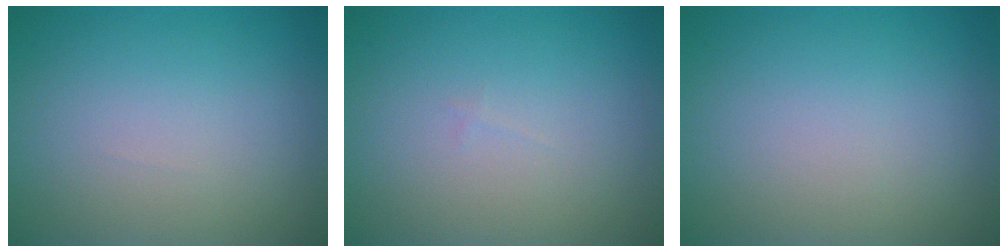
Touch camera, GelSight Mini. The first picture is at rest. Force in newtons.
{"total": 0.0}
{"total": 0.0}